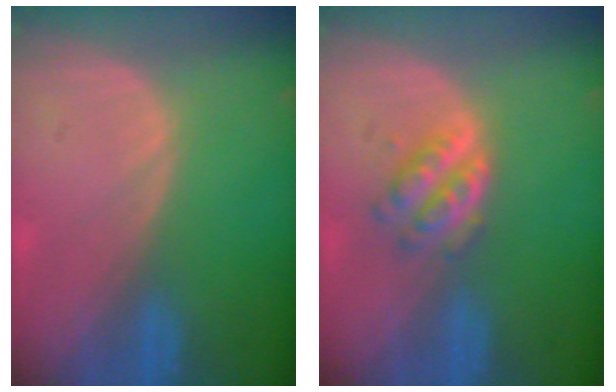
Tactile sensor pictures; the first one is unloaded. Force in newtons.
{"total": 4.4, "press": 4.1, "slide": 1.5}